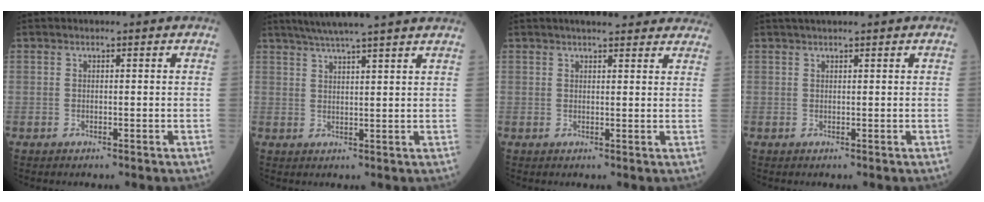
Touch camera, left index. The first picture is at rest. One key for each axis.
{"total": 11.5, "fx": 9.7, "fy": -0.7, "fz": 6.1, "tx": -0.096, "ty": 0.026, "tz": 0.125}
{"total": 12.4, "fx": 11.1, "fy": 2.7, "fz": 4.9, "tx": -0.043, "ty": 0.023, "tz": 0.121}
{"total": 2.4, "fx": 2.0, "fy": 0.0, "fz": 1.3, "tx": -0.014, "ty": 0.023, "tz": 0.033}